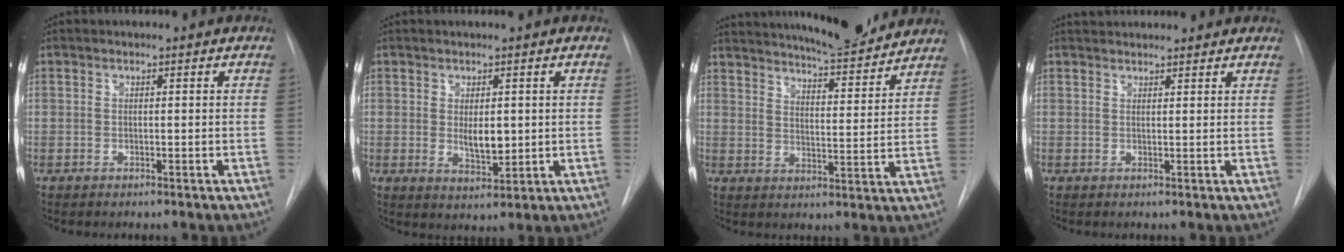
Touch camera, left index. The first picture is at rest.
{"total": 3.9, "force": [0.6, 1.7, 3.4], "torque": [-0.059, -0.011, 0.018]}
{"total": 15.9, "force": [14.6, 1.9, 5.8], "torque": [-0.091, -0.008, 0.201]}
{"total": 6.1, "force": [5.8, 1.2, 1.5], "torque": [-0.018, 0.039, 0.074]}